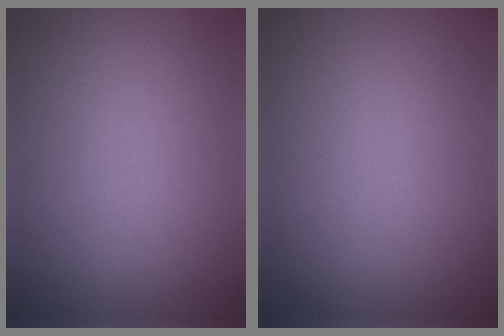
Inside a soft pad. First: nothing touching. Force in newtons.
{"total": 0.0}